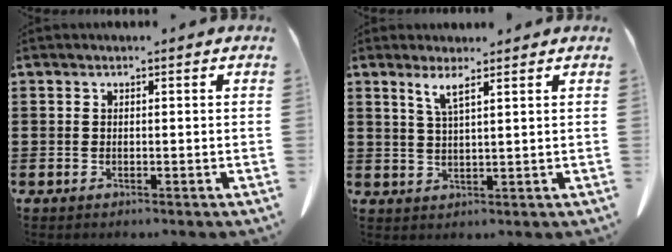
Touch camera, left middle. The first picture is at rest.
{"total": 3.1, "force": [2.1, 0.2, 2.2], "torque": [-0.050, 0.001, 0.038]}